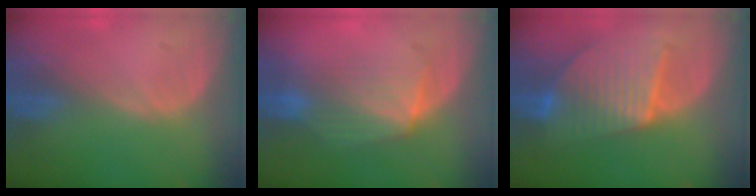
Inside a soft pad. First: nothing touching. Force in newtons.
{"total": 7.3, "press": 6.9, "slide": 2.6}
{"total": 9.3, "press": 9.3, "slide": 0.6}